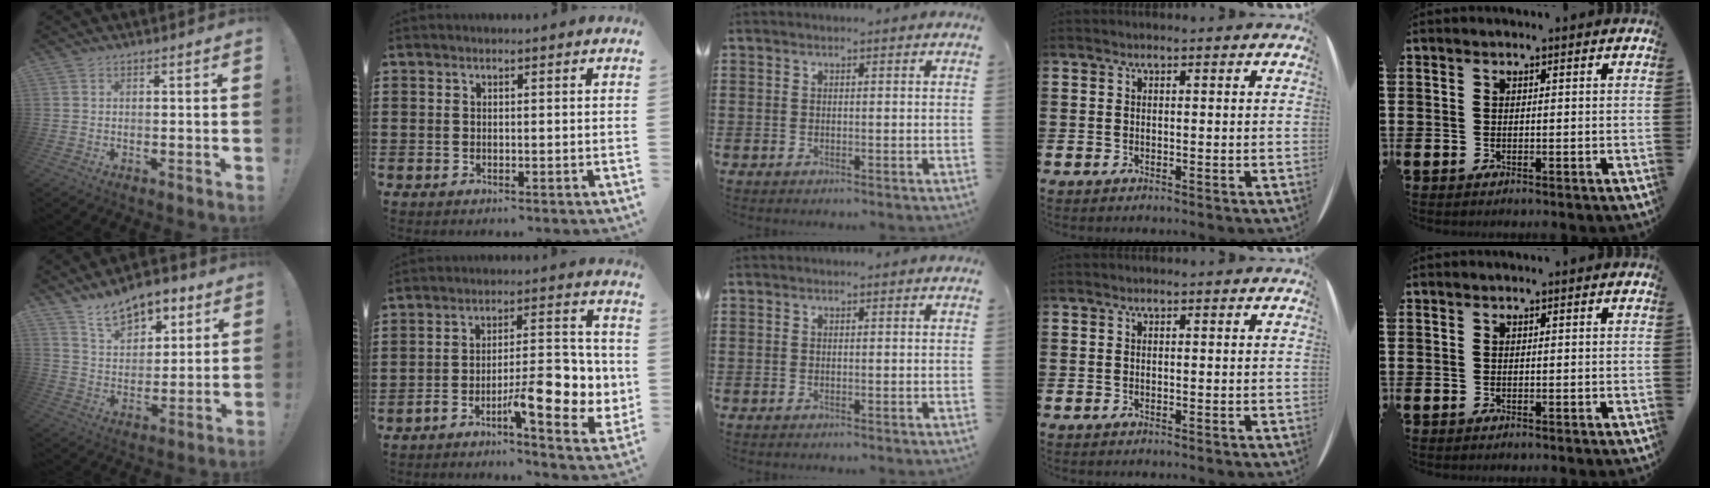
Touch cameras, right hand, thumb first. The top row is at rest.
{"thumb": {"total": 12.3, "force": [8.8, 6.6, 5.5], "torque": [-0.083, -0.051, 0.162]}, "index": {"total": 10.9, "force": [-3.9, 3.7, 9.4], "torque": [-0.134, 0.001, -0.068]}}